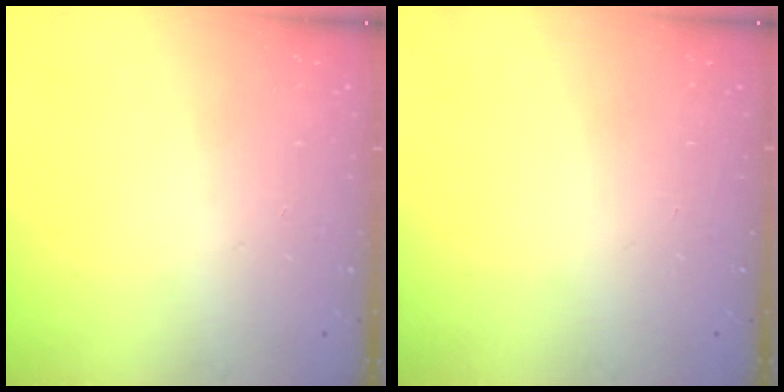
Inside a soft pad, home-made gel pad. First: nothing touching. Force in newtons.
{"total": 0.0}